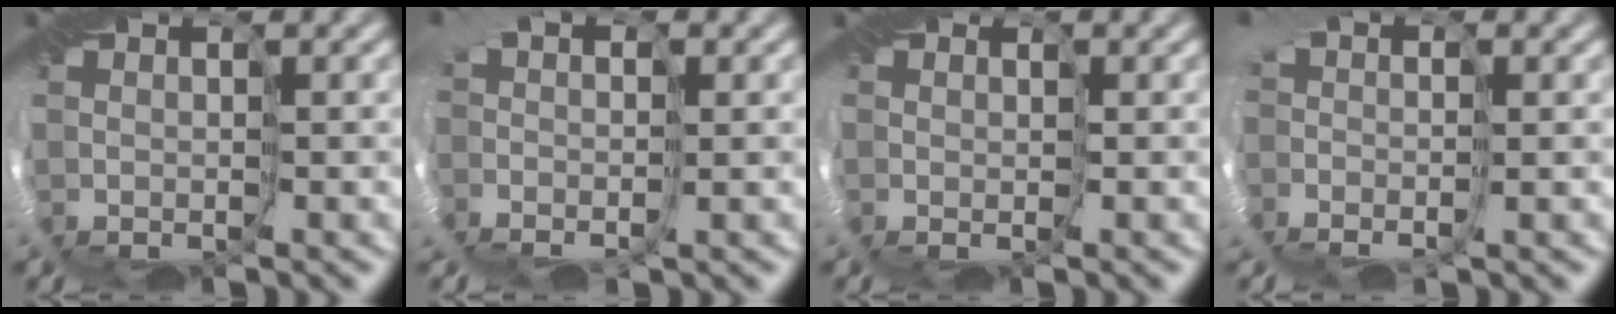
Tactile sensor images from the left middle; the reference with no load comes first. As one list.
[{"total": 2.5, "force": [-0.4, 1.7, 1.8], "torque": [-0.024, 0.004, -0.012]}, {"total": 1.0, "force": [0.2, 1.0, 0.2], "torque": [0.003, 0.000, 0.000]}, {"total": 2.9, "force": [-1.0, 2.0, 2.0], "torque": [-0.027, 0.004, -0.018]}]